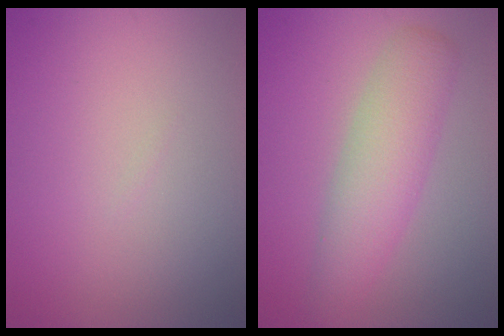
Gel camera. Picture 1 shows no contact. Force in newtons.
{"total": 4.8, "press": 4.8, "slide": 0.1}